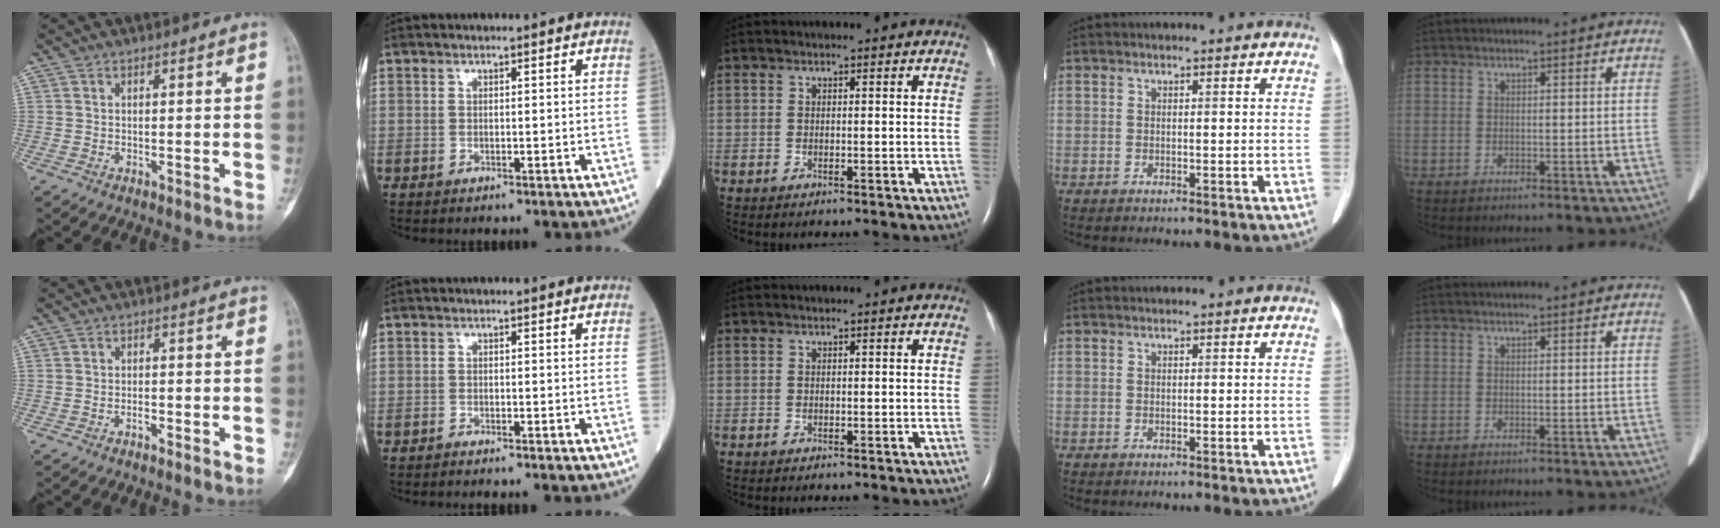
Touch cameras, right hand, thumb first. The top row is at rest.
{"thumb": {"total": 1.1, "force": [-0.8, 0.4, 0.6], "torque": [-0.013, 0.008, -0.015]}, "index": {"total": 1.2, "force": [-1.1, -0.2, 0.4], "torque": [-0.004, 0.001, -0.017]}}